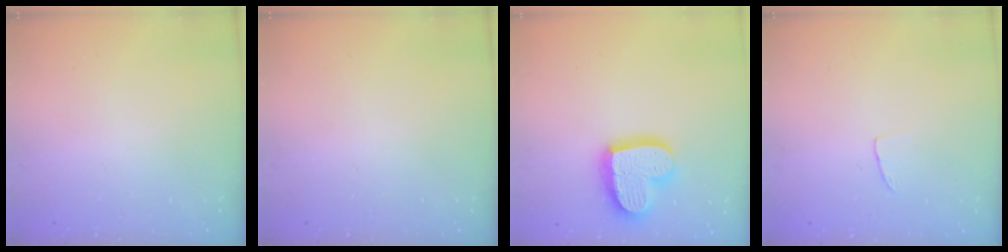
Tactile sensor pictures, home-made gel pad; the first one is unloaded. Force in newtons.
{"total": 0.0}
{"total": 18.9, "press": 18.8, "slide": 1.7}
{"total": 3.3, "press": 3.3, "slide": 0.2}